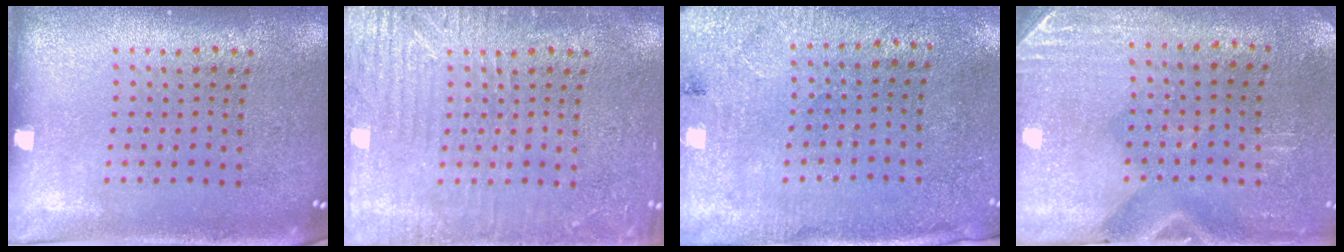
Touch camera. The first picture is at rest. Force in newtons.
{"total": 3.9, "press": 3.8, "slide": 0.4}
{"total": 2.7, "press": 2.2, "slide": 1.6}
{"total": 2.9, "press": 2.5, "slide": 1.4}